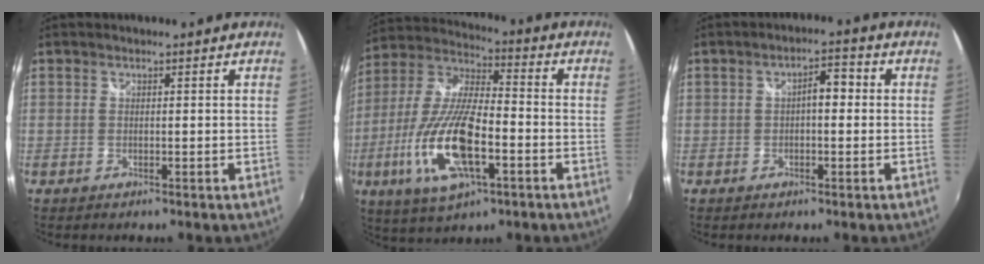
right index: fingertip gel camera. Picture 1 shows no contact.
{"total": 18.5, "force": [-6.1, 6.3, 16.2], "torque": [-0.343, -0.017, -0.115]}
{"total": 3.9, "force": [0.1, 1.7, 3.5], "torque": [-0.056, 0.014, 0.002]}